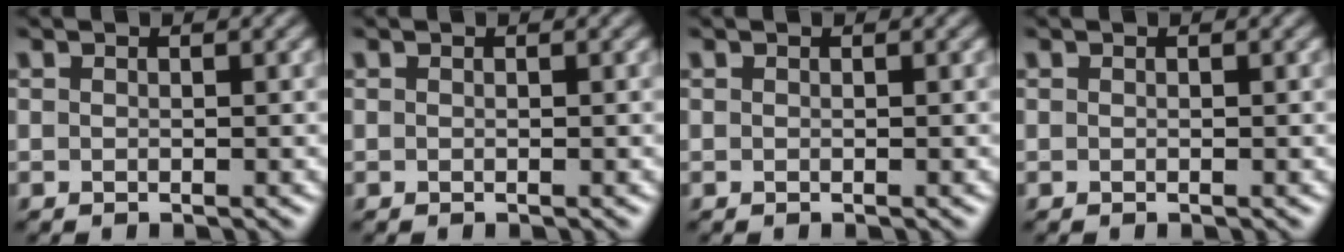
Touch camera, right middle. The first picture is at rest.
{"total": 0.0}
{"total": 0.0}
{"total": 0.0}